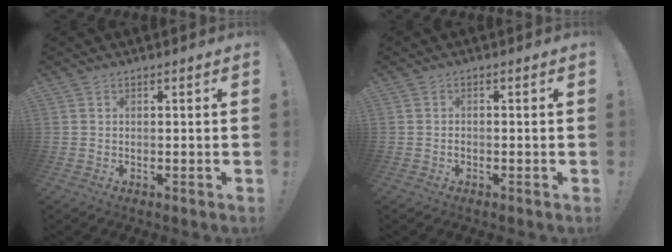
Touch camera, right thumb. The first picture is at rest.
{"total": 0.7, "force": [-0.6, 0.2, 0.3], "torque": [-0.007, 0.003, -0.010]}